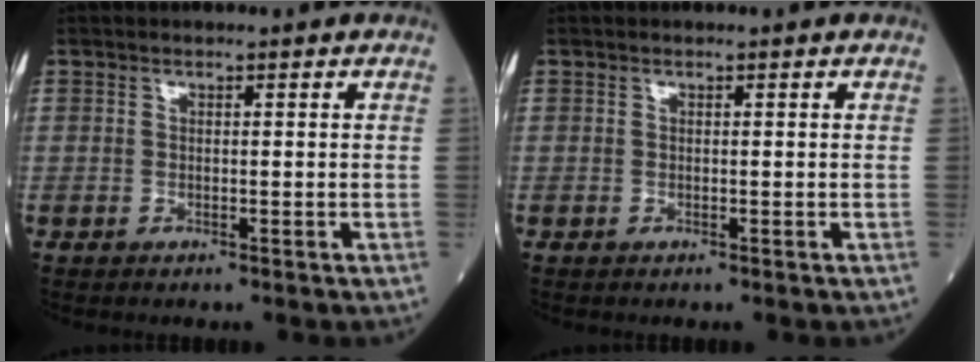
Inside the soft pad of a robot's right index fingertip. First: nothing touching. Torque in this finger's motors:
{"motor_torque": [0.00, 0.00, 0.00, -0.01]}